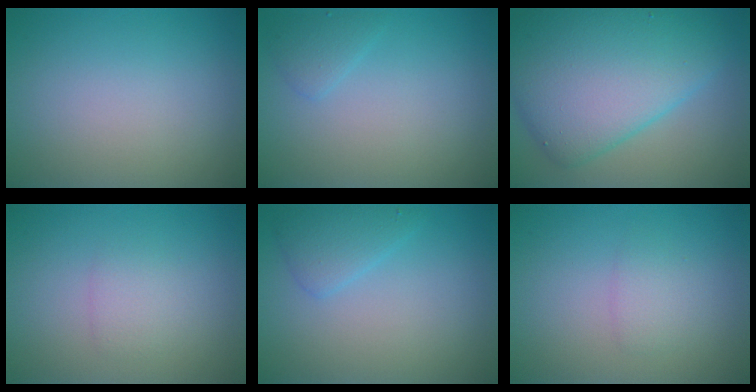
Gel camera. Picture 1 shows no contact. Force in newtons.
{"total": 1.3, "press": 1.3, "slide": 0.1}
{"total": 10.4, "press": 10.3, "slide": 0.2}
{"total": 1.4, "press": 1.4, "slide": 0.0}
{"total": 2.1, "press": 2.1, "slide": 0.0}
{"total": 1.4, "press": 1.4, "slide": 0.0}